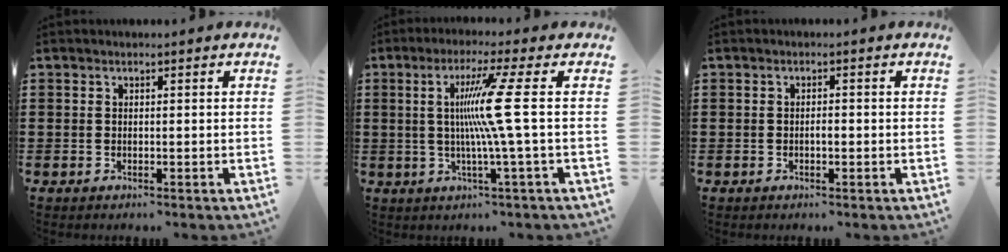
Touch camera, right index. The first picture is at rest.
{"total": 9.4, "force": [0.7, -1.6, 9.3], "torque": [-0.197, -0.014, -0.009]}
{"total": 1.2, "force": [-0.4, 0.4, 1.0], "torque": [-0.021, -0.002, -0.007]}